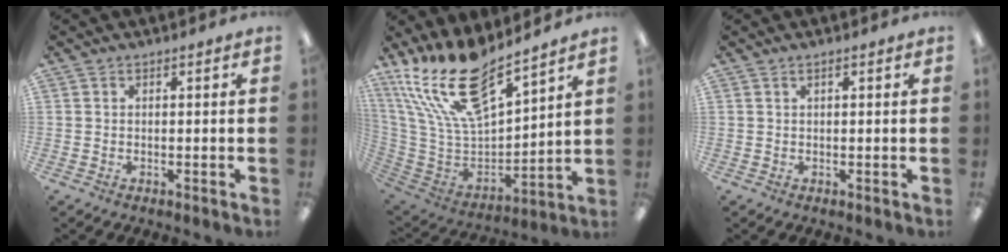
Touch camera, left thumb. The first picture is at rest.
{"total": 22.4, "force": [16.5, 8.2, 12.8], "torque": [-0.257, -0.108, 0.294]}
{"total": 0.8, "force": [0.4, 0.2, 0.6], "torque": [-0.012, 0.001, 0.008]}